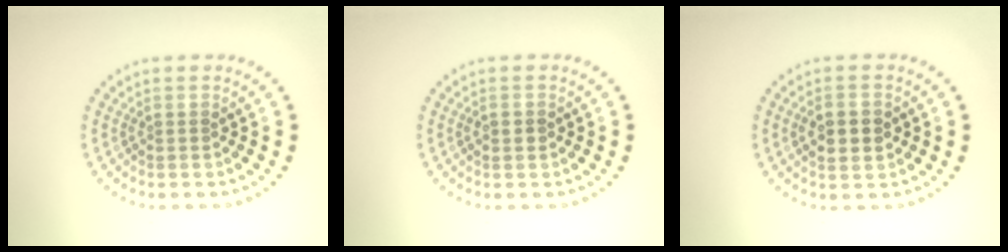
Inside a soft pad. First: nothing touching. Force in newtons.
{"total": 1.3, "press": 1.3, "slide": 0.2}
{"total": 3.4, "press": 3.4, "slide": 0.1}